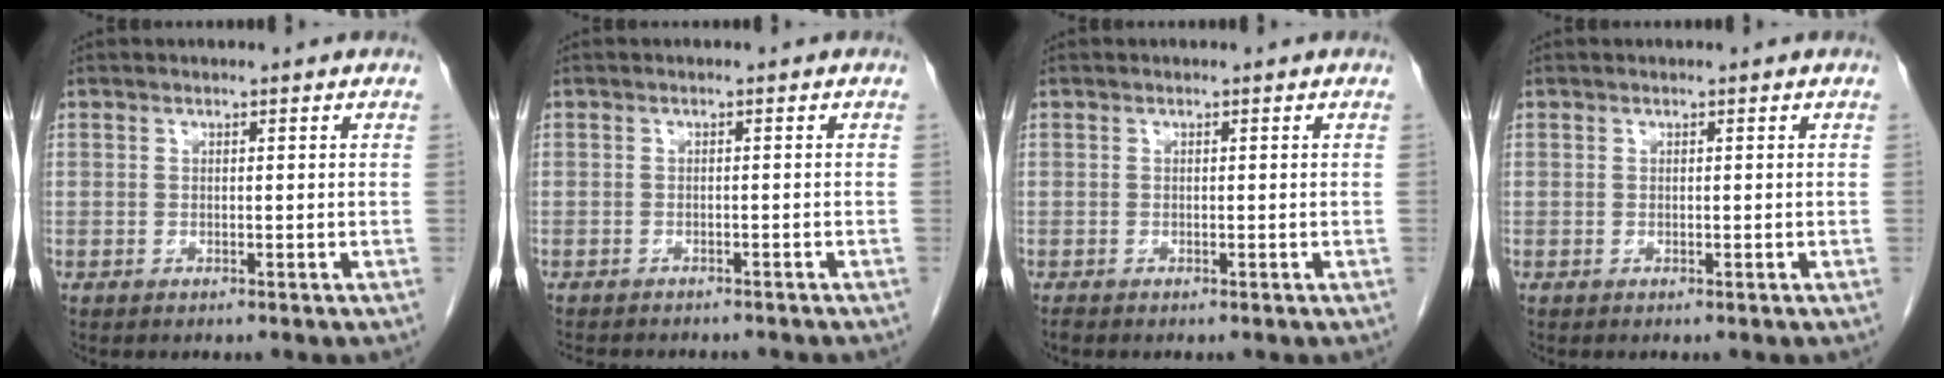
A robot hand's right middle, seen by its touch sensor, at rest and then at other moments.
{"total": 8.0, "force": [-7.0, 2.2, 3.1], "torque": [-0.044, -0.002, -0.086]}
{"total": 0.0}
{"total": 0.0}